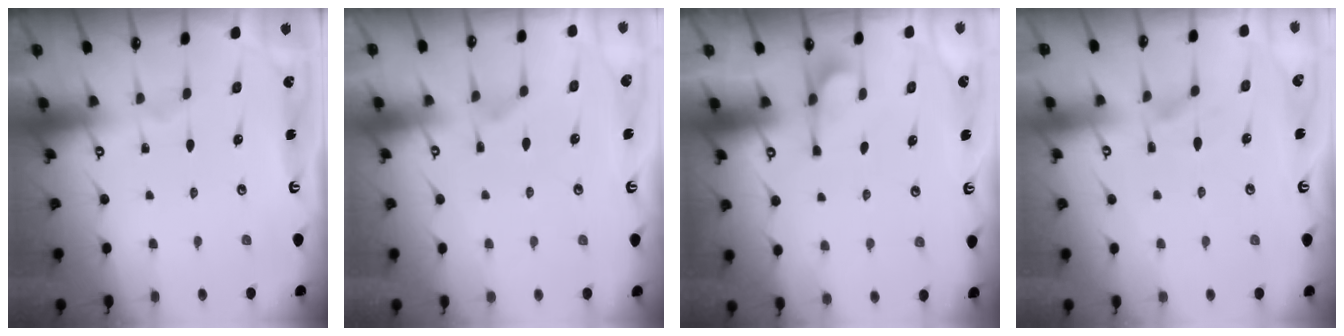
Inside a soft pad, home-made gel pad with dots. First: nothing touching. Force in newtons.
{"total": 2.5, "press": 2.2, "slide": 1.2}
{"total": 2.4, "press": 2.2, "slide": 1.0}
{"total": 1.9, "press": 1.4, "slide": 1.3}